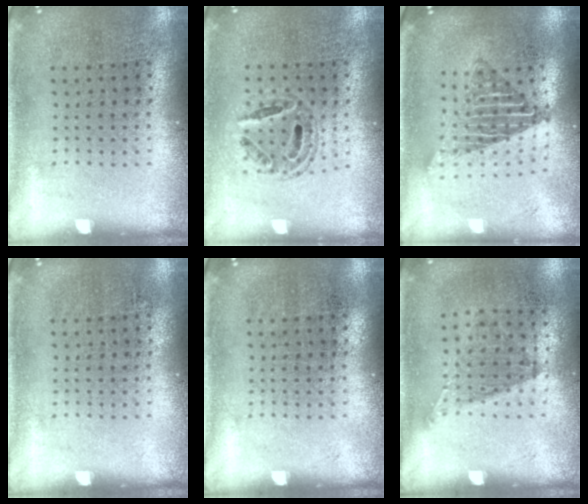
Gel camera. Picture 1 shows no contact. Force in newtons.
{"total": 0.7, "press": 0.7, "slide": 0.2}
{"total": 1.7, "press": 1.4, "slide": 0.9}
{"total": 0.0}
{"total": 0.0}
{"total": 1.1, "press": 0.8, "slide": 0.8}